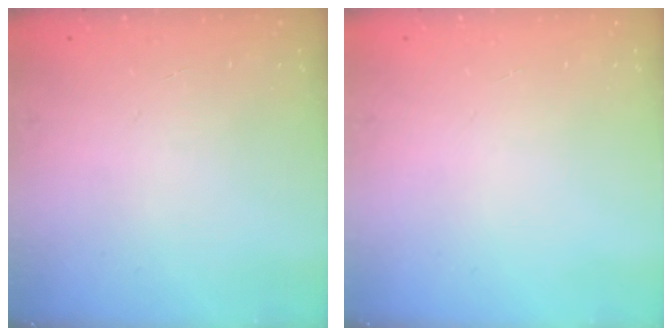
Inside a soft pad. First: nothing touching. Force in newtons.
{"total": 0.0}